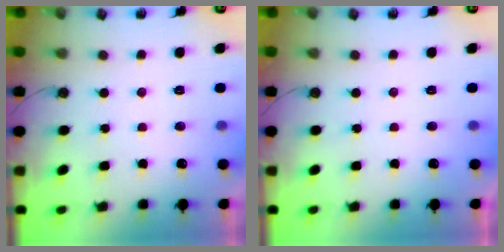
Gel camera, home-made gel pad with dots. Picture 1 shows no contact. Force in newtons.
{"total": 0.0}